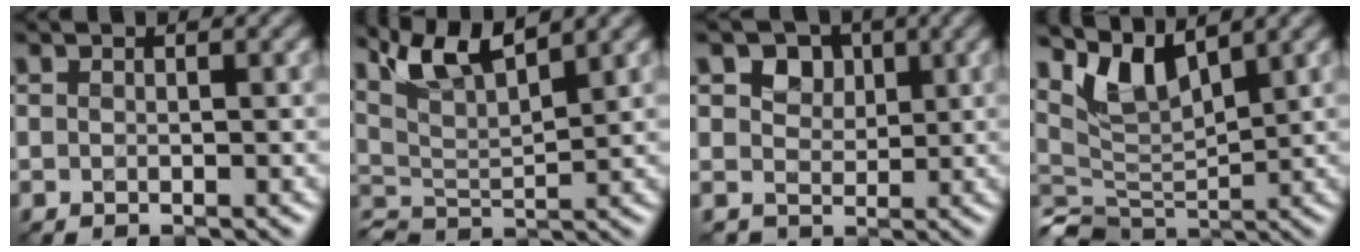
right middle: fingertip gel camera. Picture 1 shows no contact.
{"total": 6.1, "force": [4.7, 1.5, 3.7], "torque": [-0.077, 0.010, 0.084]}
{"total": 3.7, "force": [1.5, 3.1, 1.4], "torque": [-0.031, -0.008, 0.028]}
{"total": 4.3, "force": [2.6, 2.1, 2.7], "torque": [-0.058, -0.009, 0.050]}